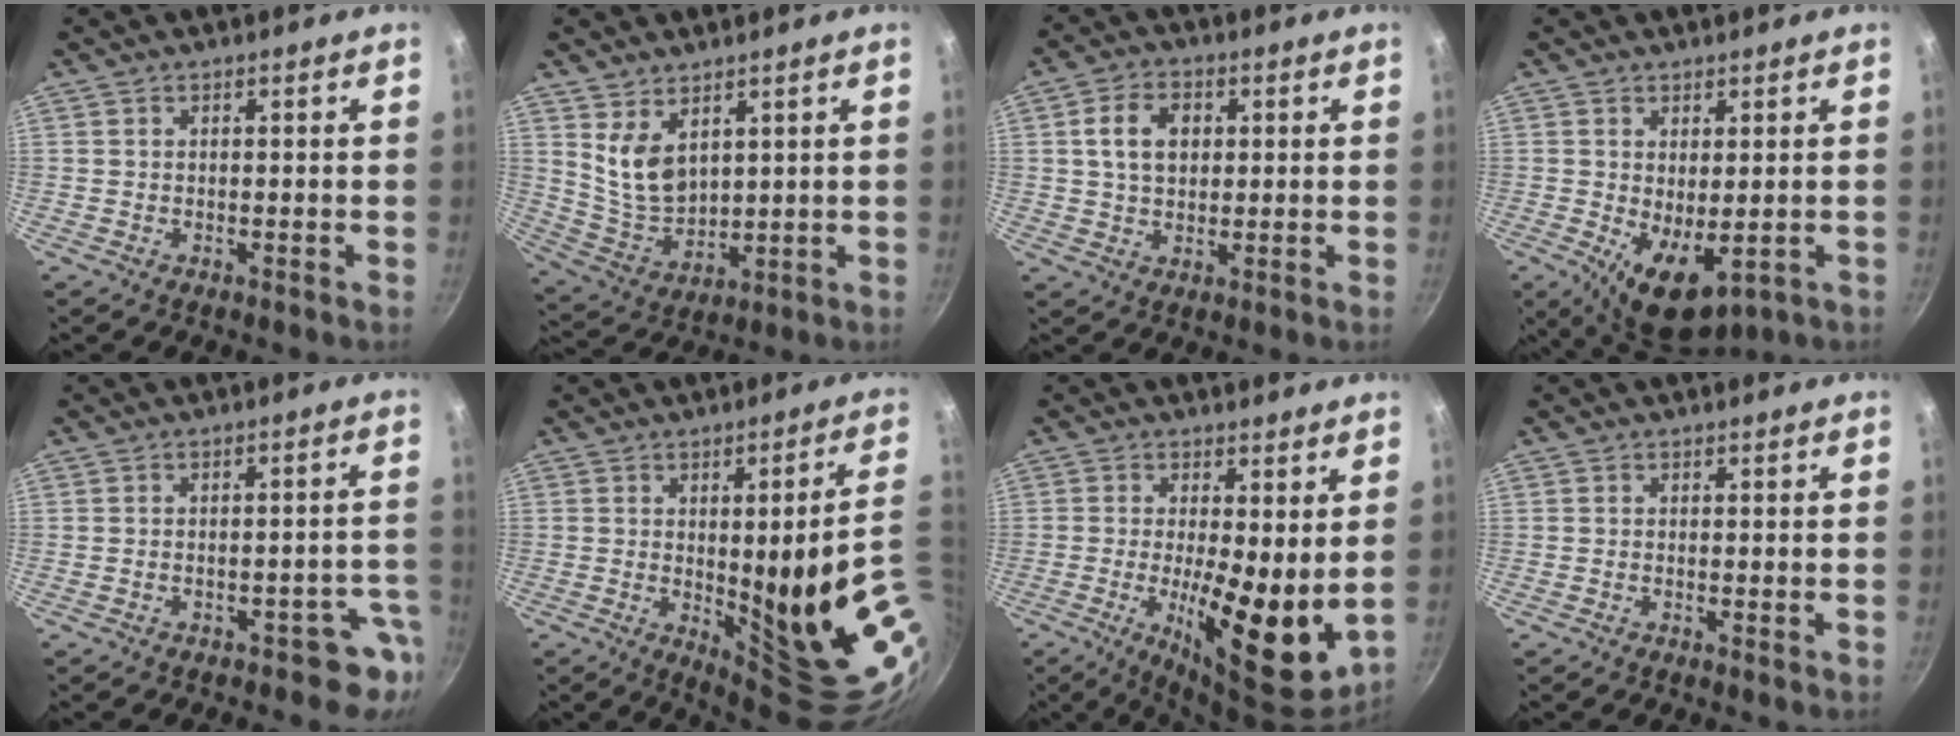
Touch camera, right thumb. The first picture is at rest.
{"total": 8.4, "force": [4.0, 5.0, 5.4], "torque": [-0.083, -0.040, 0.096]}
{"total": 7.6, "force": [1.6, 5.5, 5.1], "torque": [-0.072, 0.006, 0.024]}
{"total": 8.2, "force": [-0.9, 4.1, 7.0], "torque": [-0.090, -0.017, 0.002]}
{"total": 4.7, "force": [-3.1, 2.6, 2.4], "torque": [0.020, 0.040, -0.030]}
{"total": 21.6, "force": [-1.2, 5.2, 20.9], "torque": [-0.235, -0.029, 0.008]}
{"total": 13.9, "force": [-0.3, 4.2, 13.3], "torque": [-0.192, -0.029, -0.001]}
{"total": 0.6, "force": [-0.1, 0.0, 0.6], "torque": [-0.010, -0.003, -0.004]}